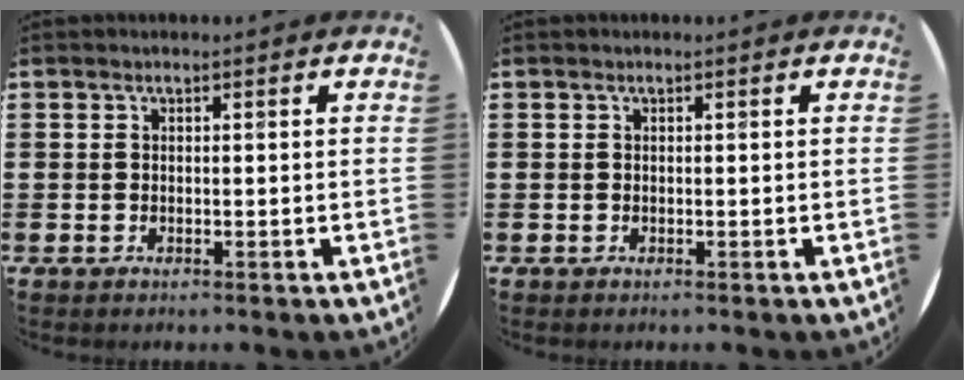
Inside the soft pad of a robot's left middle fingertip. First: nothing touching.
{"total": 0.0}